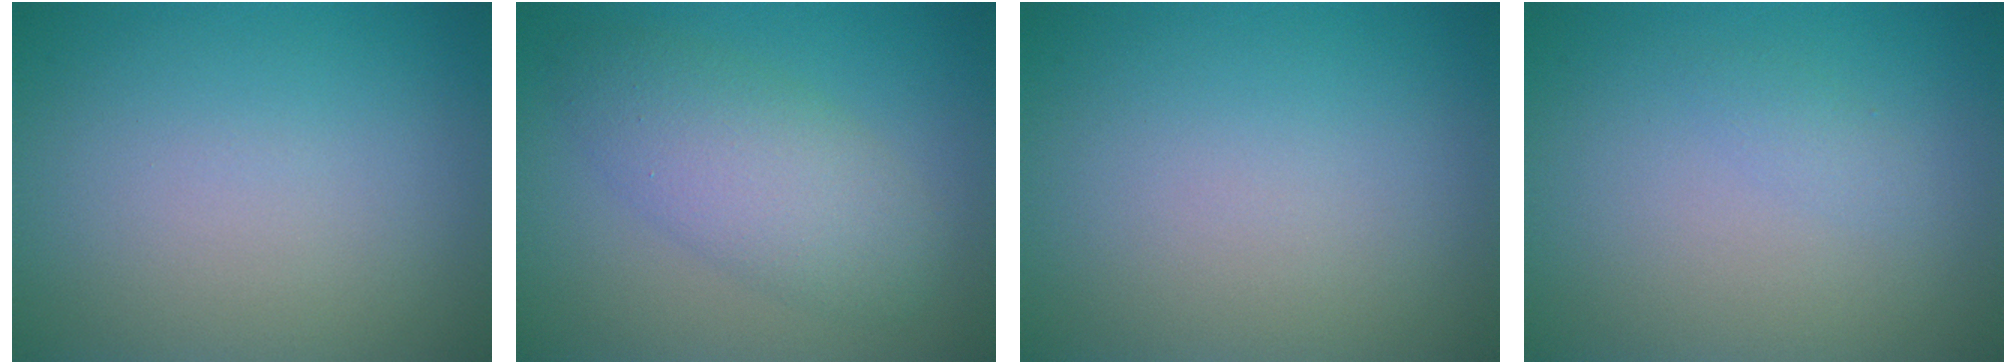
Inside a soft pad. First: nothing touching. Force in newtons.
{"total": 4.8, "press": 4.8, "slide": 0.1}
{"total": 0.0}
{"total": 0.8, "press": 0.8, "slide": 0.0}